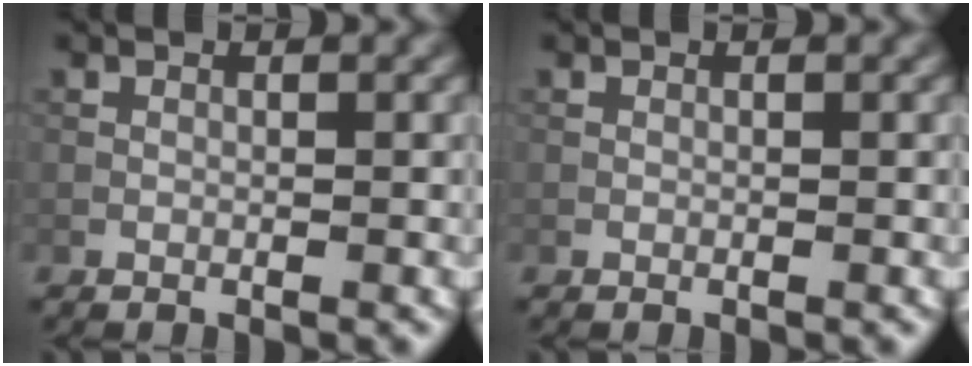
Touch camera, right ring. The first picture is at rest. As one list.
[{"total": 0.0}]